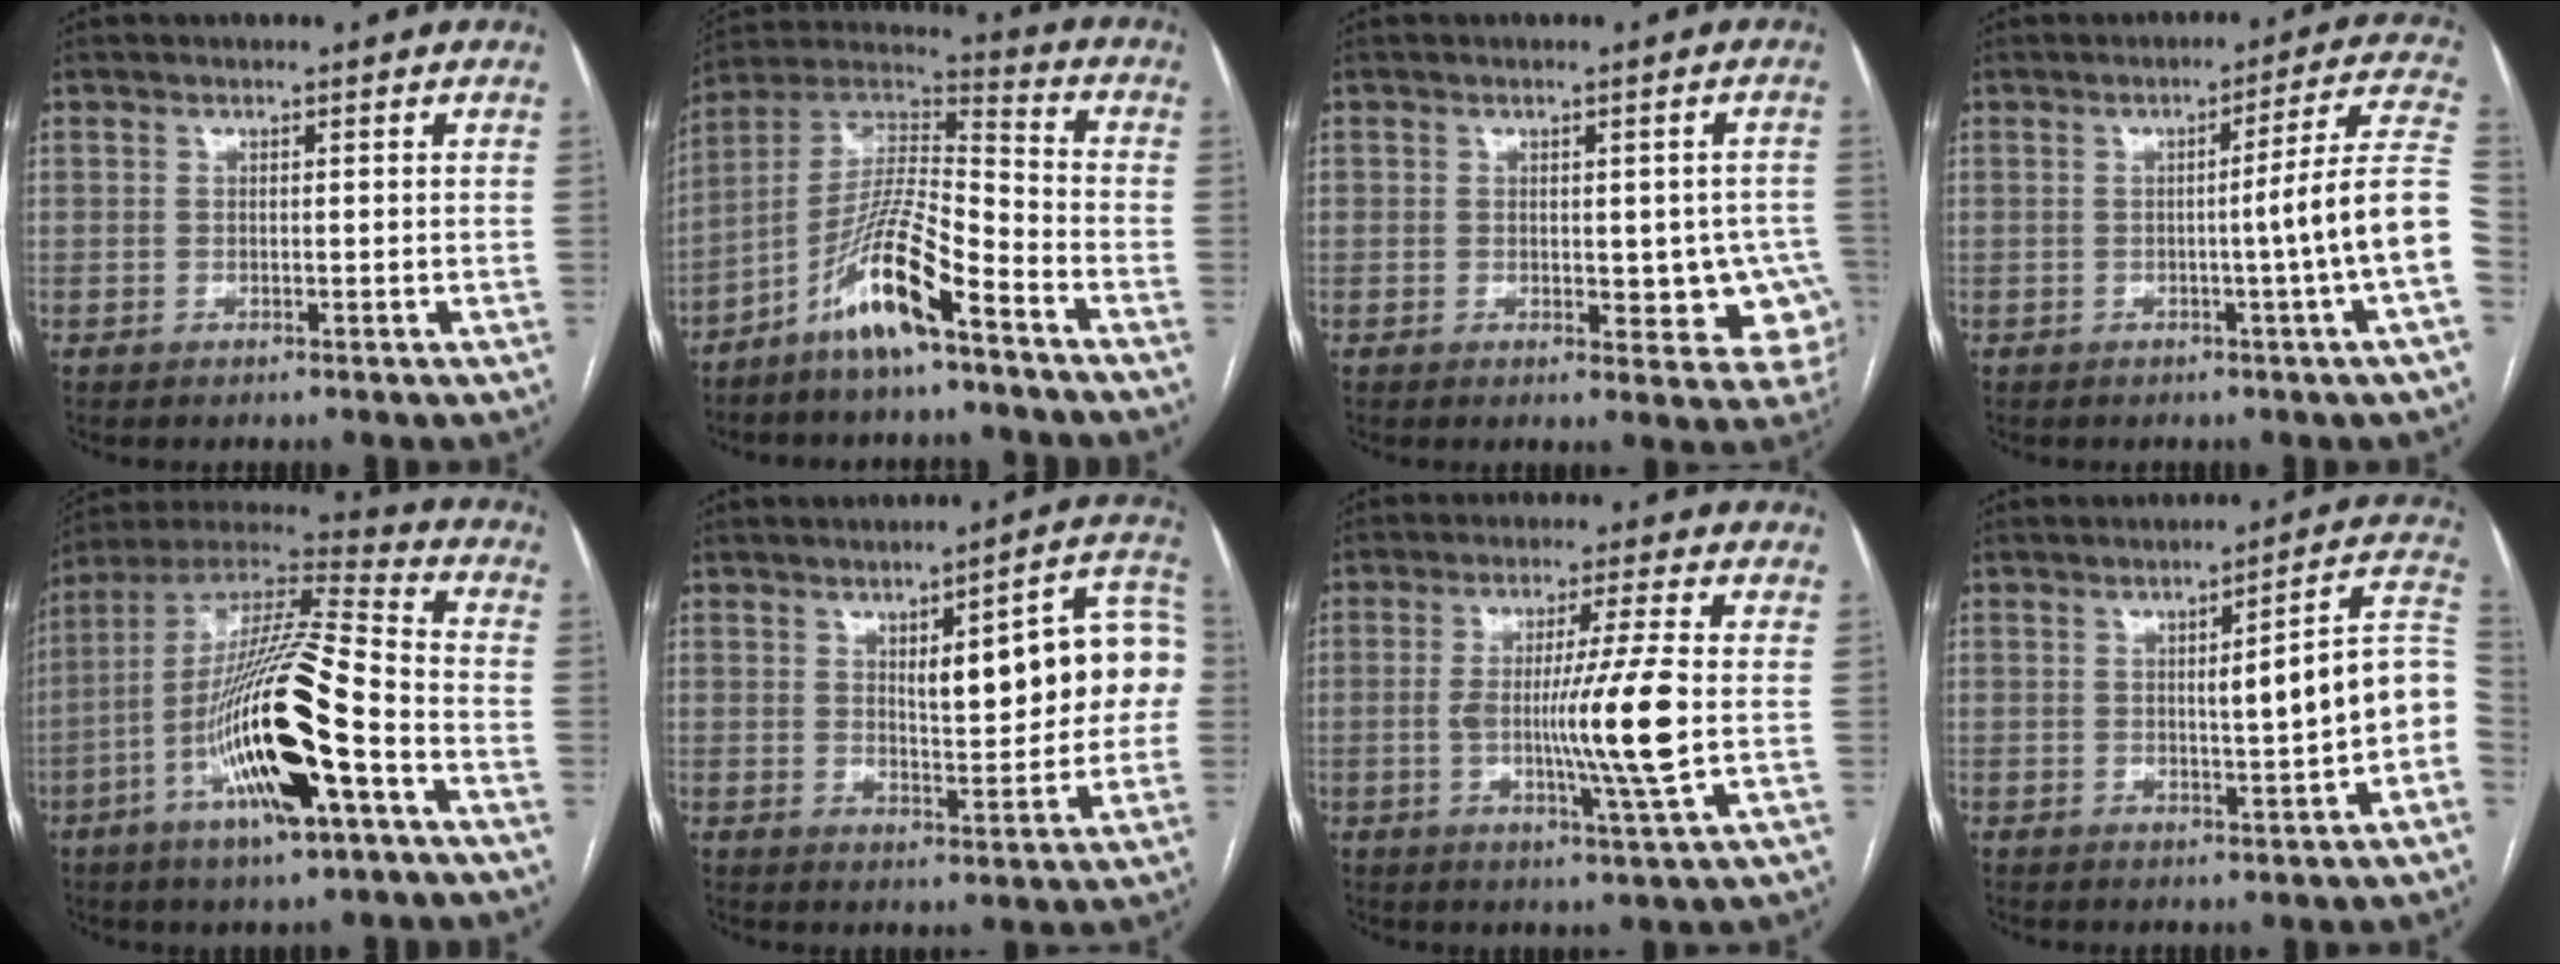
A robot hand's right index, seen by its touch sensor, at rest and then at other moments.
{"total": 13.1, "force": [-7.9, 1.5, 10.3], "torque": [-0.203, 0.004, -0.152]}
{"total": 8.2, "force": [-1.1, 4.5, 6.8], "torque": [-0.053, 0.015, -0.006]}
{"total": 10.9, "force": [-2.1, -2.5, 10.4], "torque": [-0.125, 0.007, -0.032]}
{"total": 21.8, "force": [-7.6, 2.6, 20.2], "torque": [-0.386, -0.019, -0.134]}
{"total": 14.0, "force": [2.1, 3.4, 13.5], "torque": [-0.172, 0.032, 0.030]}
{"total": 10.7, "force": [-0.9, -1.2, 10.6], "torque": [-0.190, -0.016, -0.017]}
{"total": 10.9, "force": [-0.9, 0.7, 10.9], "torque": [-0.130, 0.023, -0.014]}